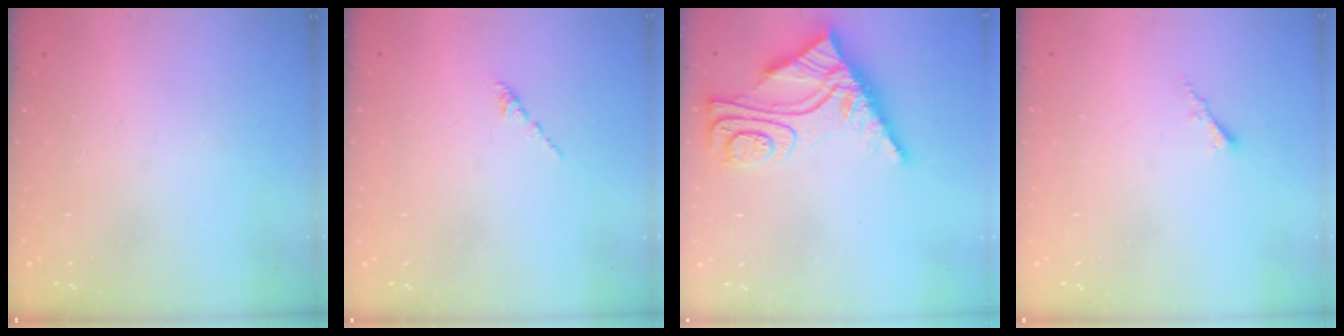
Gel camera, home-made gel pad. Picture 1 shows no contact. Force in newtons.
{"total": 1.6, "press": 1.5, "slide": 0.6}
{"total": 12.9, "press": 12.8, "slide": 1.3}
{"total": 1.8, "press": 1.7, "slide": 0.5}